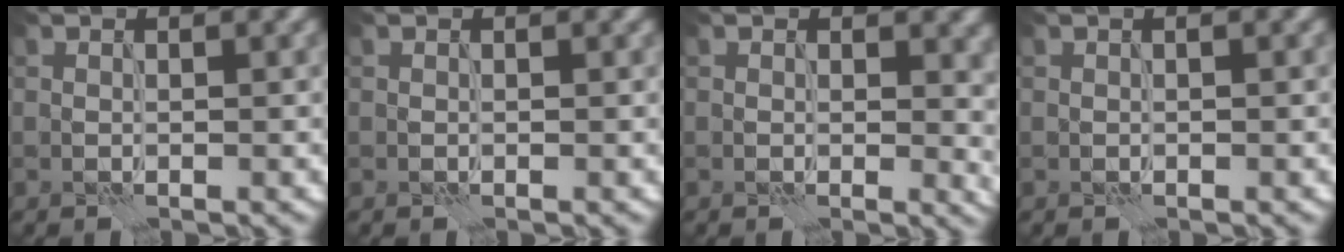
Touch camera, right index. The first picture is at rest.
{"total": 0.0}
{"total": 3.8, "force": [1.1, 2.2, 2.9], "torque": [-0.019, -0.003, 0.021]}
{"total": 0.6, "force": [0.1, 0.2, 0.6], "torque": [-0.006, -0.001, 0.001]}